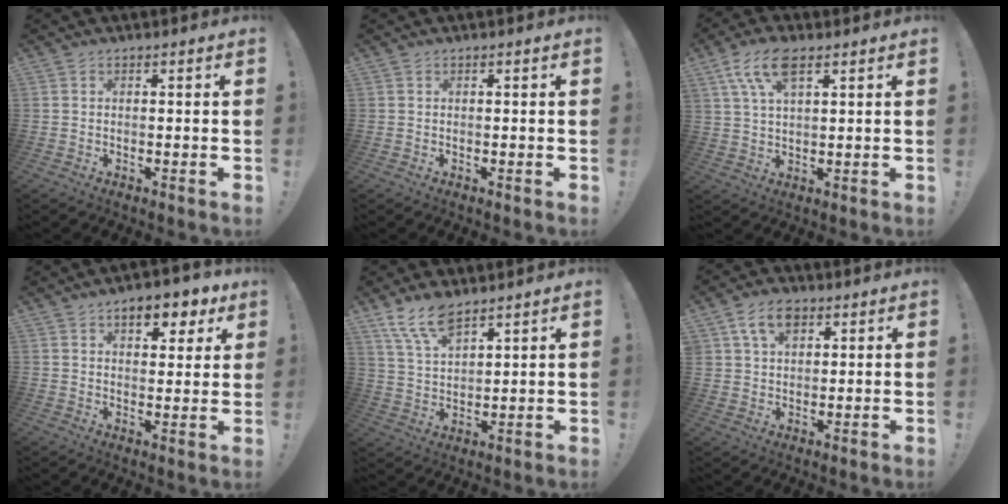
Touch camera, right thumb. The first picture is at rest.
{"total": 0.0}
{"total": 9.8, "force": [5.2, 4.1, 7.3], "torque": [-0.145, -0.004, 0.100]}
{"total": 8.7, "force": [4.9, 4.4, 5.6], "torque": [-0.062, -0.025, 0.081]}
{"total": 9.7, "force": [7.6, 3.5, 4.9], "torque": [-0.106, -0.038, 0.146]}
{"total": 8.5, "force": [4.5, 5.6, 4.6], "torque": [-0.079, -0.004, 0.086]}